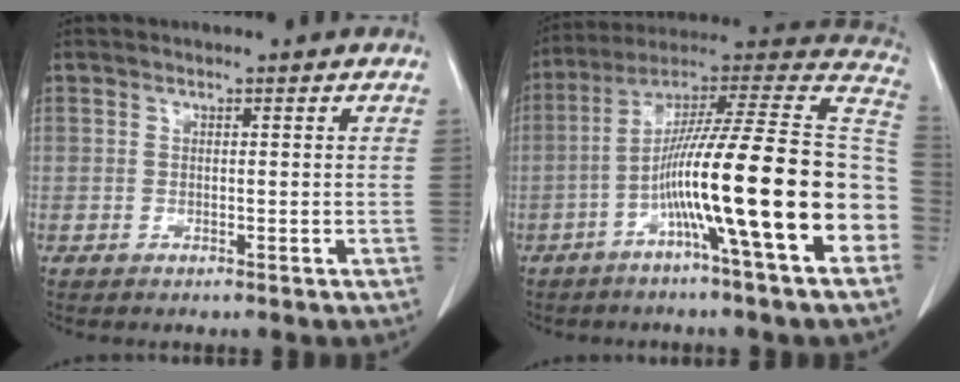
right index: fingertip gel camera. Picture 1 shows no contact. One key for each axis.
{"total": 24.4, "fx": -6.5, "fy": 0.6, "fz": 23.5, "tx": -0.311, "ty": 0.011, "tz": -0.117}